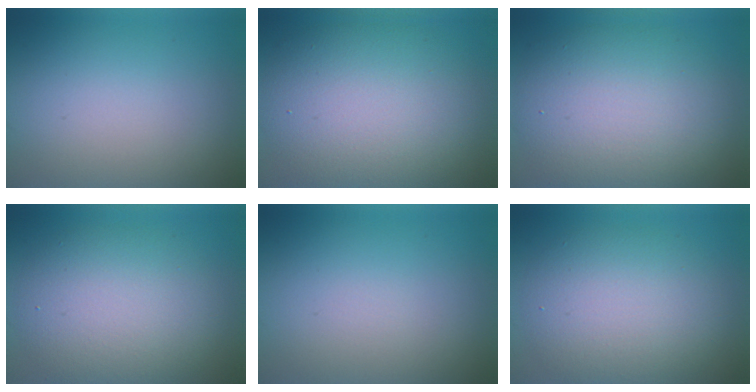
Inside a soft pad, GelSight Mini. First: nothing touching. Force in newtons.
{"total": 10.9, "press": 10.9, "slide": 0.6}
{"total": 9.6, "press": 9.6, "slide": 0.4}
{"total": 7.2, "press": 7.2, "slide": 0.5}
{"total": 0.0}
{"total": 6.7, "press": 6.7, "slide": 0.3}